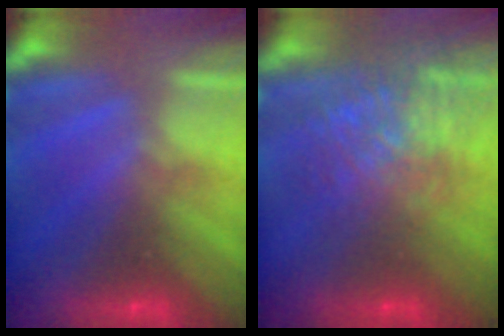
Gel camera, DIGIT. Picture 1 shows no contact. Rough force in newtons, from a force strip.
{"total": 7.6}